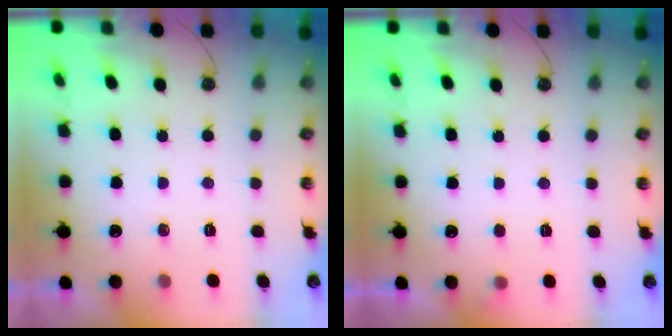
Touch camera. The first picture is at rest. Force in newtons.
{"total": 2.6, "press": 2.6, "slide": 0.4}